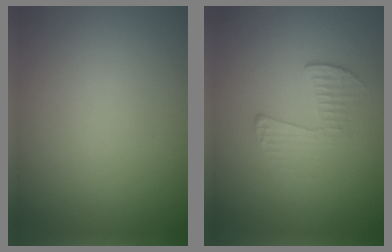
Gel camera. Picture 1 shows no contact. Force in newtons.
{"total": 1.9, "press": 0.7, "slide": 1.8}